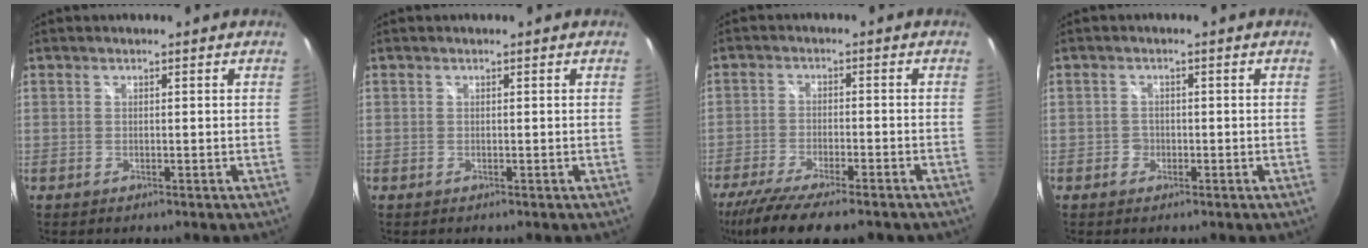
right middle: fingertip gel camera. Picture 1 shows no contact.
{"total": 0.0}
{"total": 14.9, "force": [-11.9, 3.0, 8.4], "torque": [-0.175, -0.048, -0.191]}
{"total": 2.0, "force": [-1.0, 1.7, 0.3], "torque": [-0.006, 0.002, -0.017]}